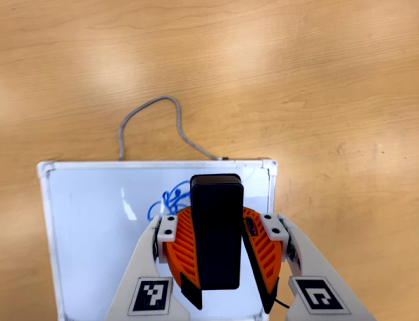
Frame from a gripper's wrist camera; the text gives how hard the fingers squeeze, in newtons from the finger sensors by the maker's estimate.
{"total": 7.9, "left": 8.1, "right": 7.7}